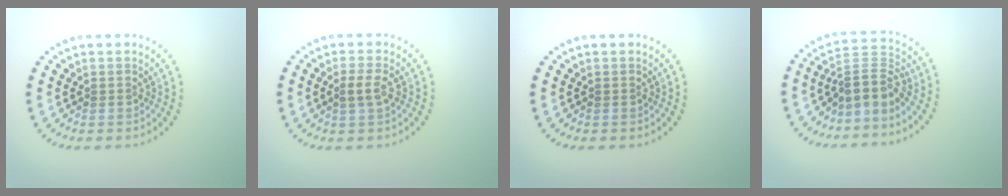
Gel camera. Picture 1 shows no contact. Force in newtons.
{"total": 1.8, "press": 1.7, "slide": 0.5}
{"total": 0.0}
{"total": 3.4, "press": 2.4, "slide": 2.4}